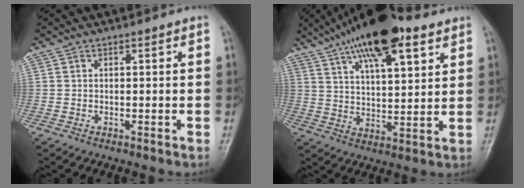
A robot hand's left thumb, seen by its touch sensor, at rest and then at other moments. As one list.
[{"total": 18.1, "force": [10.8, 6.2, 13.2], "torque": [-0.208, -0.019, 0.182]}]